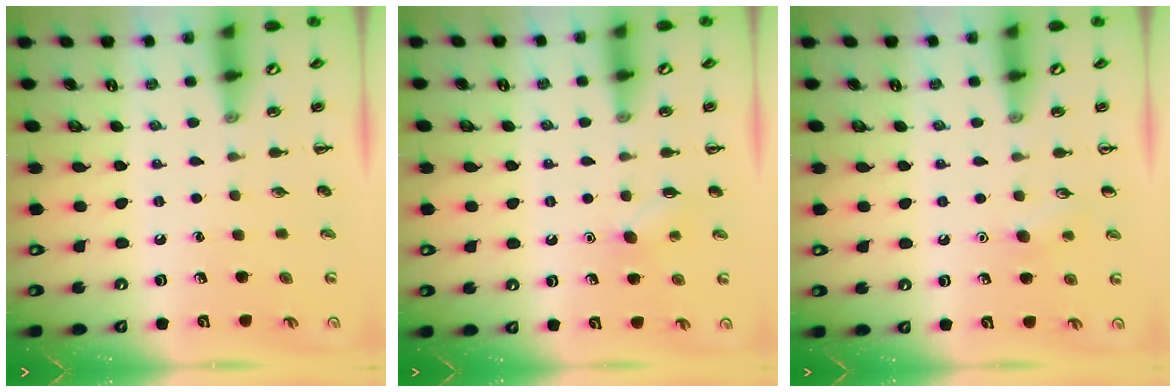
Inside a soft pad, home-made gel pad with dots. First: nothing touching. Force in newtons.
{"total": 4.9, "press": 4.8, "slide": 1.3}
{"total": 6.3, "press": 6.1, "slide": 1.6}